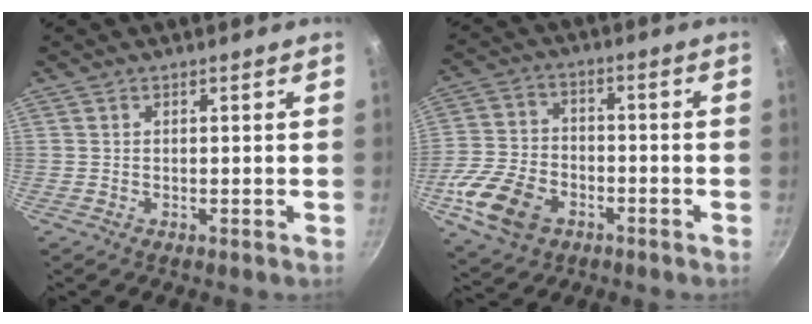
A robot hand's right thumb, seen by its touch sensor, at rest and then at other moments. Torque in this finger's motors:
{"motor_torque": [1.75, 1.33, 0.82, -0.77, 0.15]}